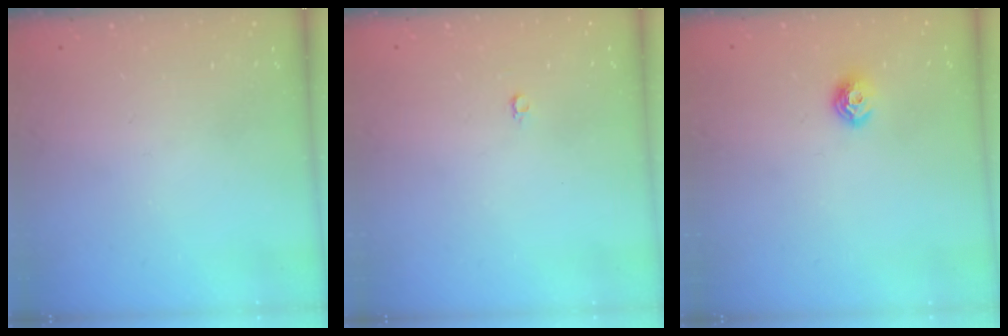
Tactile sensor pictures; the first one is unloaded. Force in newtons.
{"total": 2.2, "press": 2.2, "slide": 0.2}
{"total": 8.0, "press": 8.0, "slide": 1.0}